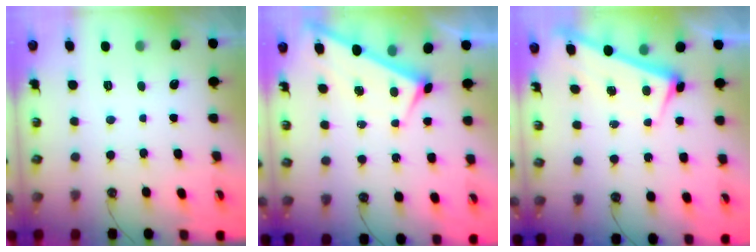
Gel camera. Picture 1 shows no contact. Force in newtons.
{"total": 2.6, "press": 2.6, "slide": 0.4}
{"total": 2.8, "press": 2.7, "slide": 0.4}